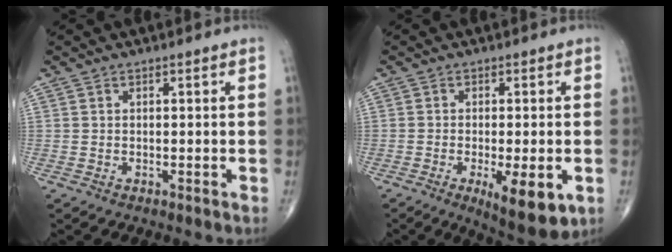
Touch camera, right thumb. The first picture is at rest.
{"total": 9.9, "force": [-3.3, 3.1, 8.9], "torque": [-0.124, -0.017, -0.043]}